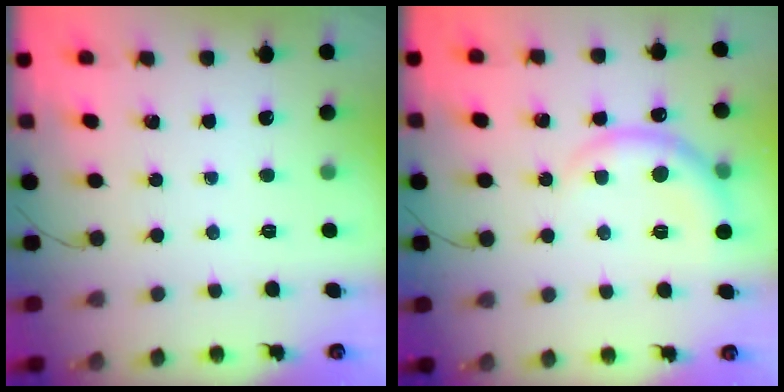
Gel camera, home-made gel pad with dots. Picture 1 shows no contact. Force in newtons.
{"total": 6.9, "press": 6.8, "slide": 0.6}